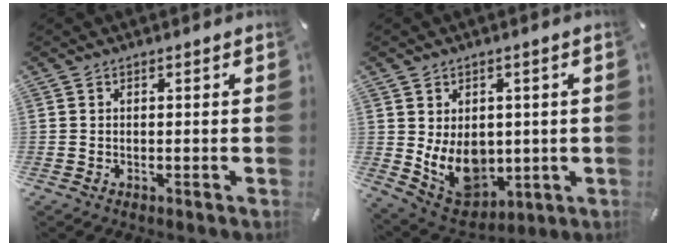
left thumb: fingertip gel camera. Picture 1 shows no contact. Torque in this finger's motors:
{"motor_torque": [2.19, 2.43, 1.29, 0.05, 0.15]}